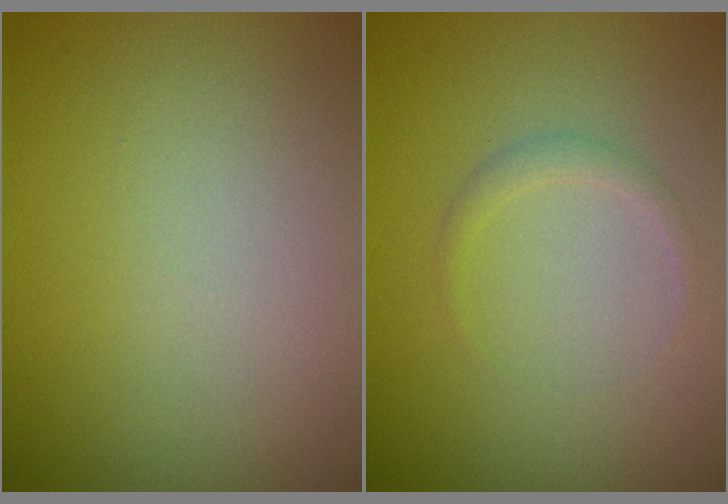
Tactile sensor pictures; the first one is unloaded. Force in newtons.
{"total": 1.0, "press": 1.0, "slide": 0.1}